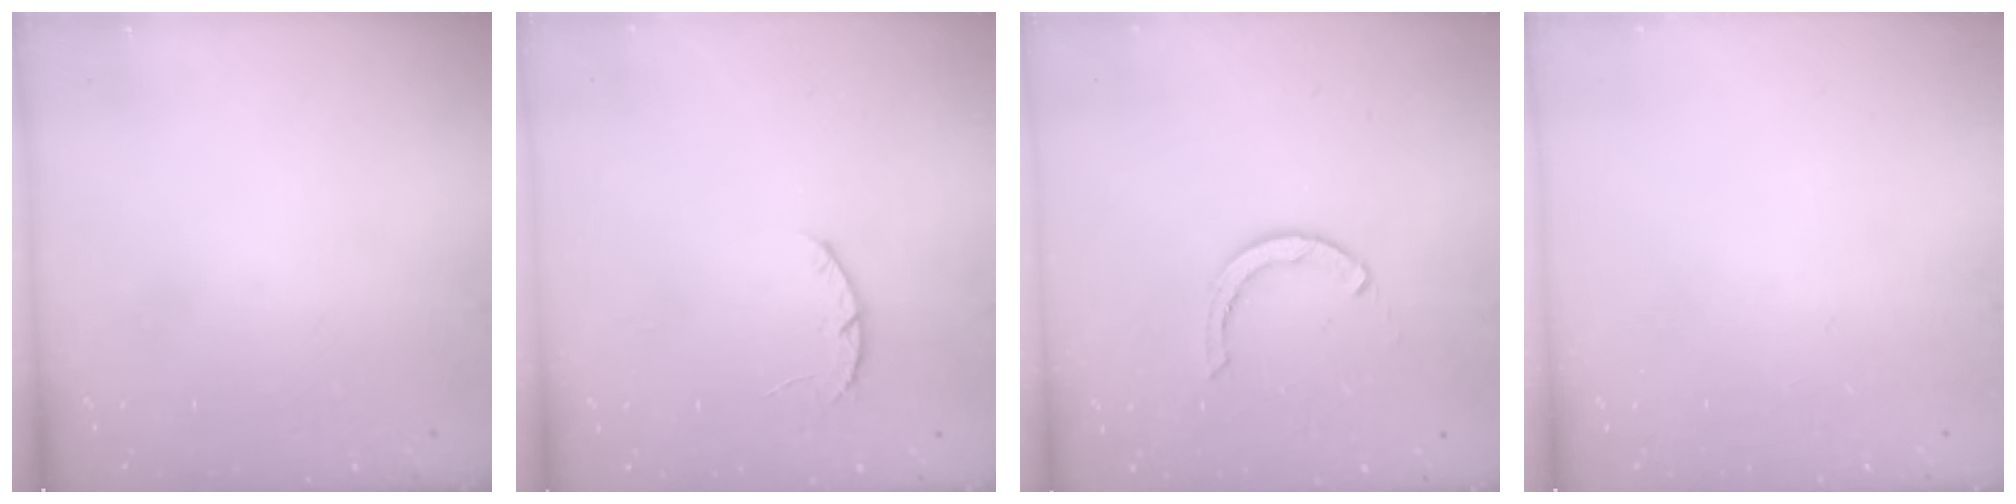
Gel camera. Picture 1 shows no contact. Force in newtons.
{"total": 3.4, "press": 3.4, "slide": 0.6}
{"total": 2.6, "press": 2.6, "slide": 0.1}
{"total": 0.0}